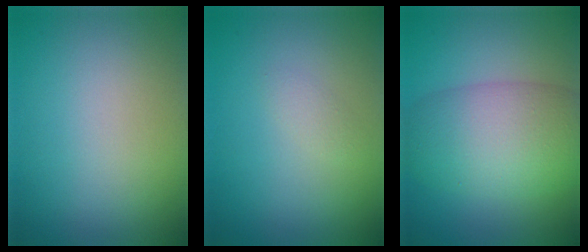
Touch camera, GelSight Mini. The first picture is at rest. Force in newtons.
{"total": 0.8, "press": 0.8, "slide": 0.1}
{"total": 8.0, "press": 8.0, "slide": 0.2}